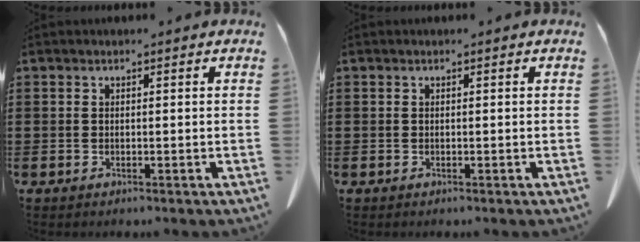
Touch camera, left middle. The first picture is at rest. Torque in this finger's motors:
{"motor_torque": [0.01, 0.00, 0.01, -0.01]}